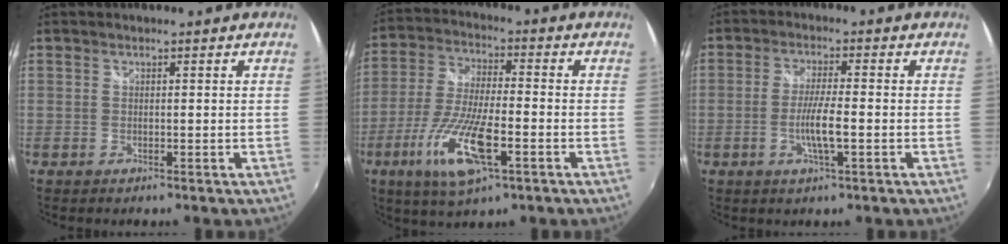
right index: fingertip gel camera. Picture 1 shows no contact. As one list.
[{"total": 14.1, "force": [-6.0, 3.8, 12.2], "torque": [-0.260, -0.021, -0.115]}, {"total": 5.5, "force": [-1.6, 0.3, 5.3], "torque": [-0.102, -0.006, -0.030]}]